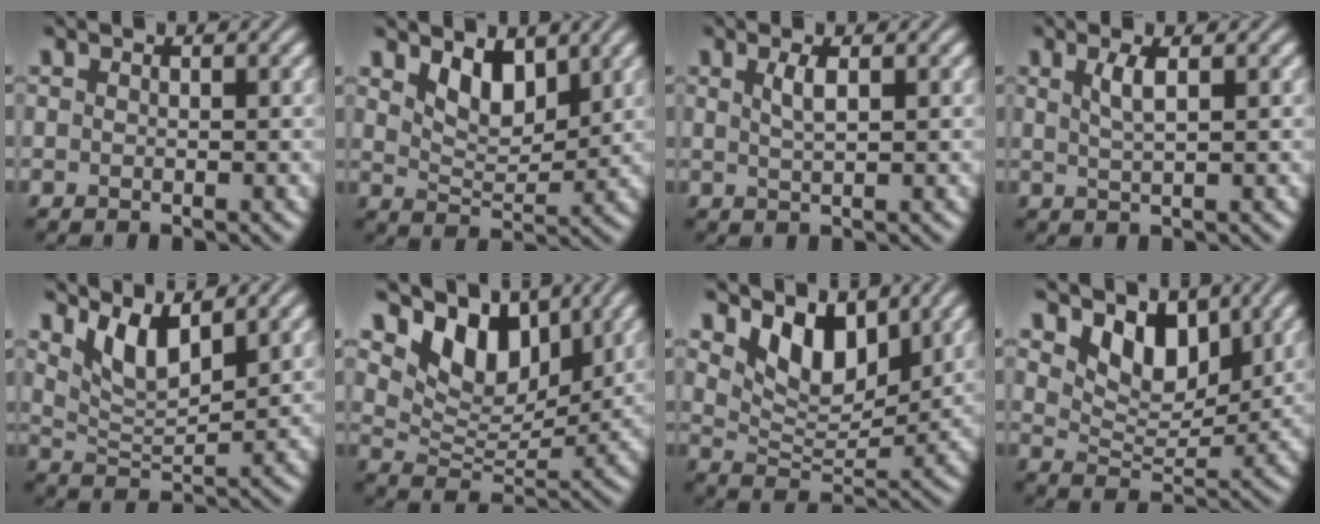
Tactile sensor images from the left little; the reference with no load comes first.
{"total": 3.7, "force": [2.3, 1.8, 2.3], "torque": [-0.050, -0.009, 0.039]}
{"total": 1.7, "force": [0.7, 0.4, 1.5], "torque": [-0.030, 0.002, 0.012]}
{"total": 2.0, "force": [0.8, 0.5, 1.8], "torque": [-0.035, 0.001, 0.014]}
{"total": 4.6, "force": [3.0, 1.4, 3.1], "torque": [-0.072, -0.008, 0.061]}
{"total": 7.6, "force": [4.9, 4.1, 4.2], "torque": [-0.075, -0.007, 0.080]}
{"total": 5.7, "force": [3.5, 2.8, 3.4], "torque": [-0.070, -0.014, 0.058]}
{"total": 5.0, "force": [3.2, 2.6, 2.8], "torque": [-0.056, -0.013, 0.048]}